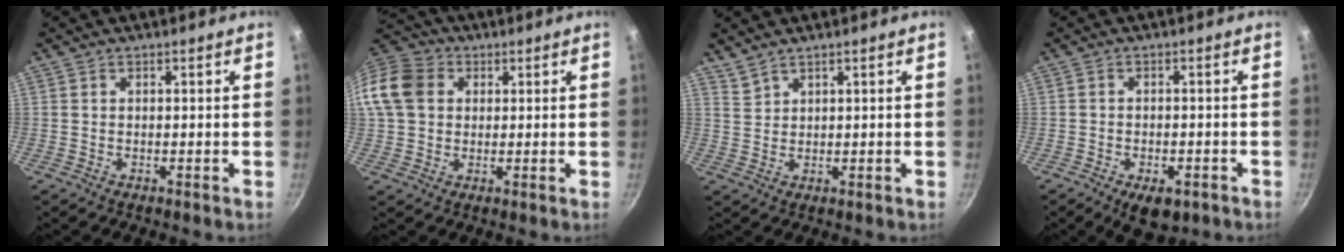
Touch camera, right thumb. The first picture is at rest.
{"total": 14.2, "force": [2.7, 11.8, 7.5], "torque": [-0.152, 0.028, 0.035]}
{"total": 2.3, "force": [2.2, 0.5, 0.5], "torque": [-0.005, -0.004, 0.051]}
{"total": 6.3, "force": [-3.2, 3.3, 4.3], "torque": [-0.052, 0.014, -0.038]}